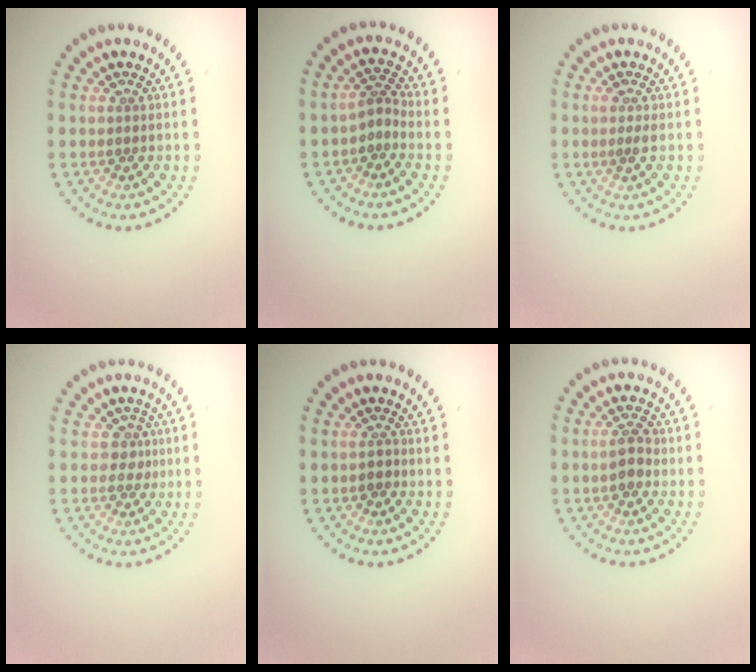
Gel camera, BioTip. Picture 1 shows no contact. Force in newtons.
{"total": 1.8, "press": 1.1, "slide": 1.4}
{"total": 0.9, "press": 0.8, "slide": 0.5}
{"total": 1.5, "press": 1.3, "slide": 0.7}
{"total": 1.0, "press": 0.8, "slide": 0.5}
{"total": 2.3, "press": 2.3, "slide": 0.1}